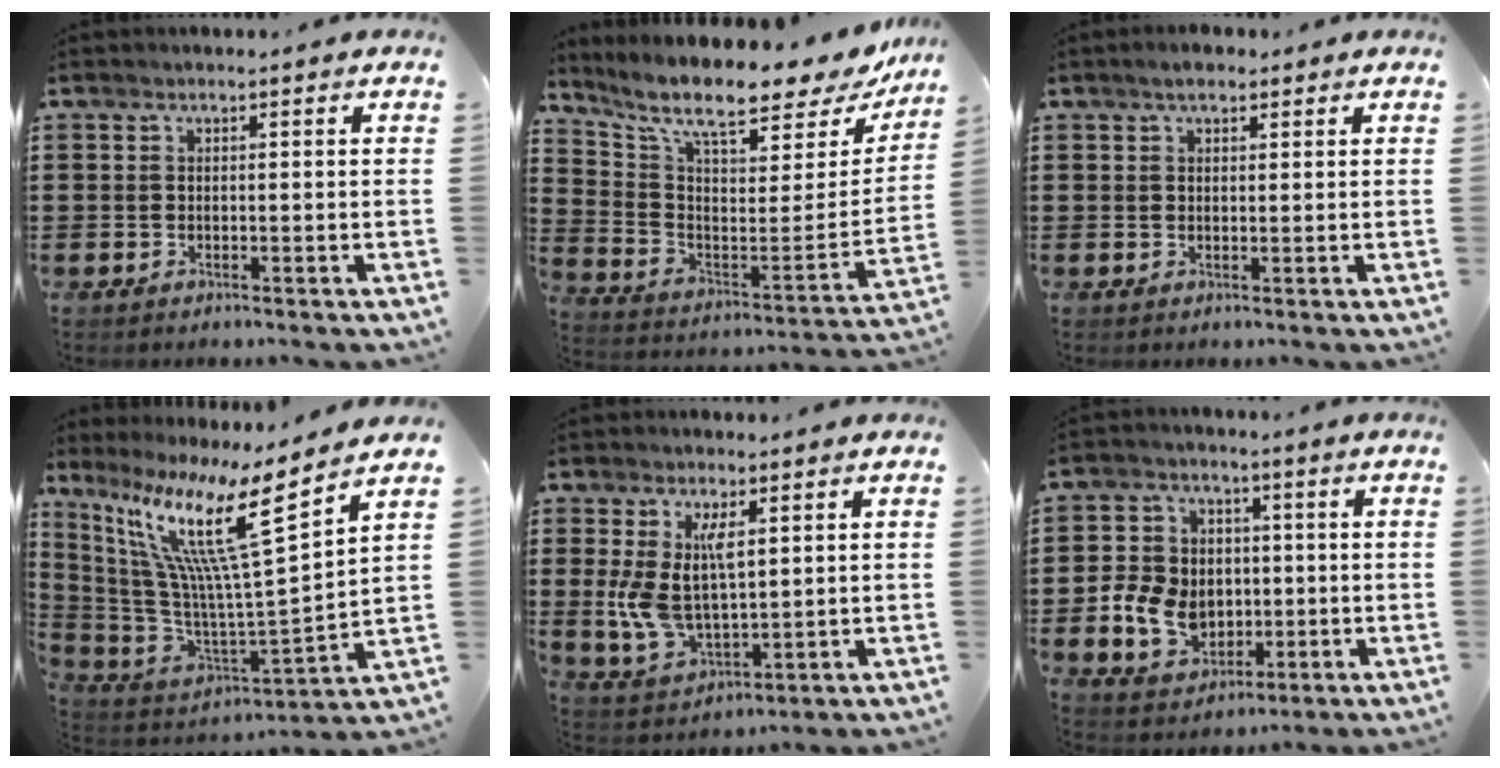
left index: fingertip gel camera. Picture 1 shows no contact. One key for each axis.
{"total": 10.0, "fx": 7.9, "fy": 2.1, "fz": 5.8, "tx": -0.131, "ty": -0.060, "tz": 0.128}
{"total": 2.2, "fx": 1.7, "fy": 0.9, "fz": 1.2, "tx": -0.026, "ty": 0.006, "tz": 0.030}
{"total": 15.3, "fx": 8.1, "fy": 1.1, "fz": 12.9, "tx": -0.291, "ty": -0.061, "tz": 0.116}
{"total": 8.9, "fx": 2.2, "fy": 4.8, "fz": 7.2, "tx": -0.172, "ty": 0.000, "tz": 0.036}
{"total": 8.6, "fx": -1.0, "fy": 7.3, "fz": 4.5, "tx": -0.116, "ty": 0.021, "tz": -0.015}